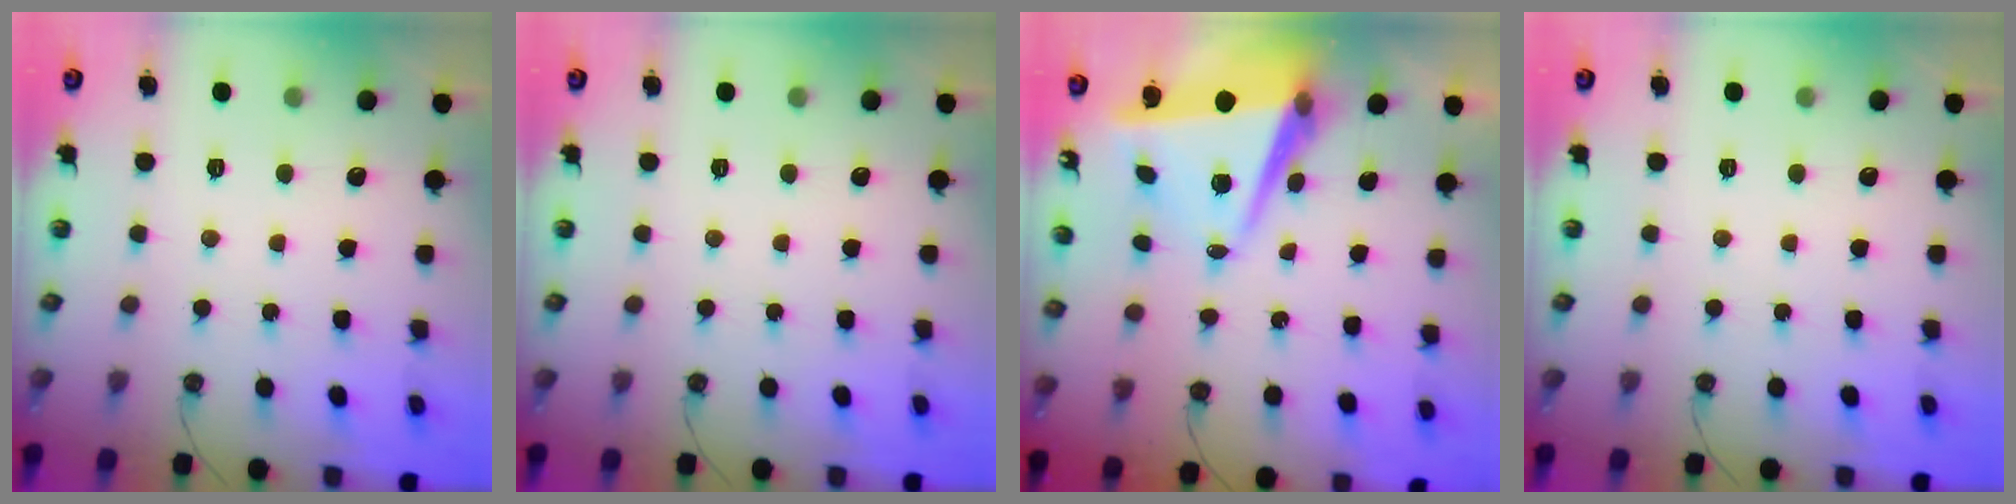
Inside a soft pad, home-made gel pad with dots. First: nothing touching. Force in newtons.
{"total": 0.0}
{"total": 8.7, "press": 8.3, "slide": 2.5}
{"total": 0.0}